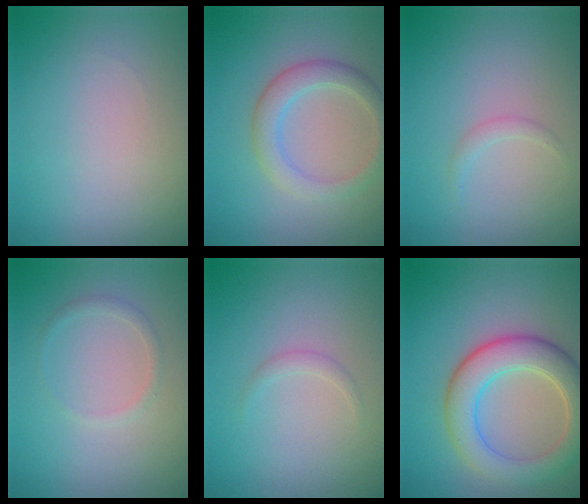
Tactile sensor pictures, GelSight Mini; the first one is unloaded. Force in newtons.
{"total": 3.3, "press": 3.3, "slide": 0.3}
{"total": 0.8, "press": 0.8, "slide": 0.1}
{"total": 1.0, "press": 1.0, "slide": 0.1}
{"total": 0.8, "press": 0.8, "slide": 0.1}
{"total": 6.4, "press": 6.4, "slide": 0.5}